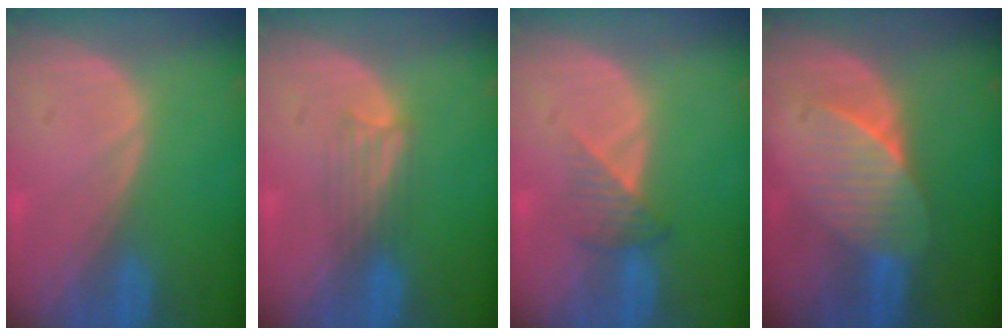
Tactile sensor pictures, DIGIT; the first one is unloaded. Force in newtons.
{"total": 3.1, "press": 2.8, "slide": 1.3}
{"total": 3.5, "press": 3.1, "slide": 1.5}
{"total": 6.7, "press": 6.3, "slide": 2.4}